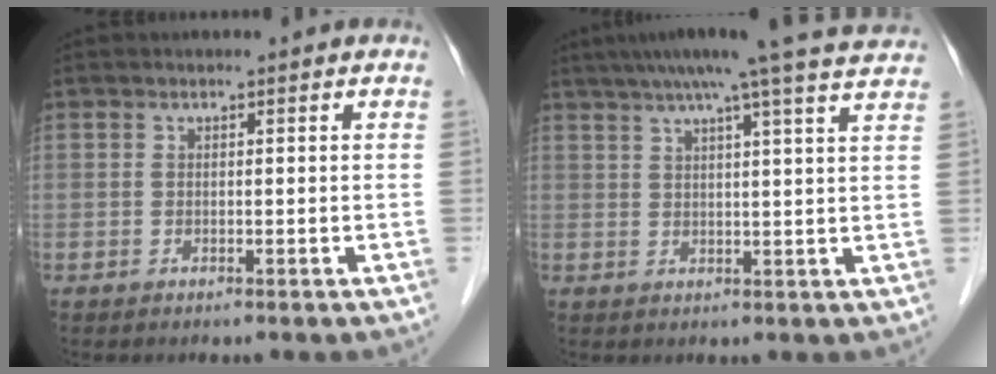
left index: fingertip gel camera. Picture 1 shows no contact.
{"total": 17.3, "force": [14.7, -1.1, 9.1], "torque": [-0.147, 0.011, 0.183]}